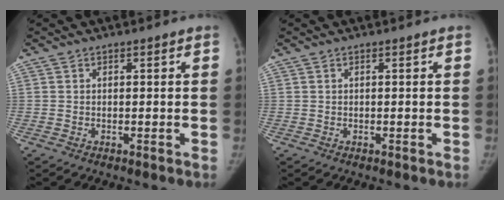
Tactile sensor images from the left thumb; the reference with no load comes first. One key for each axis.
{"total": 0.0}